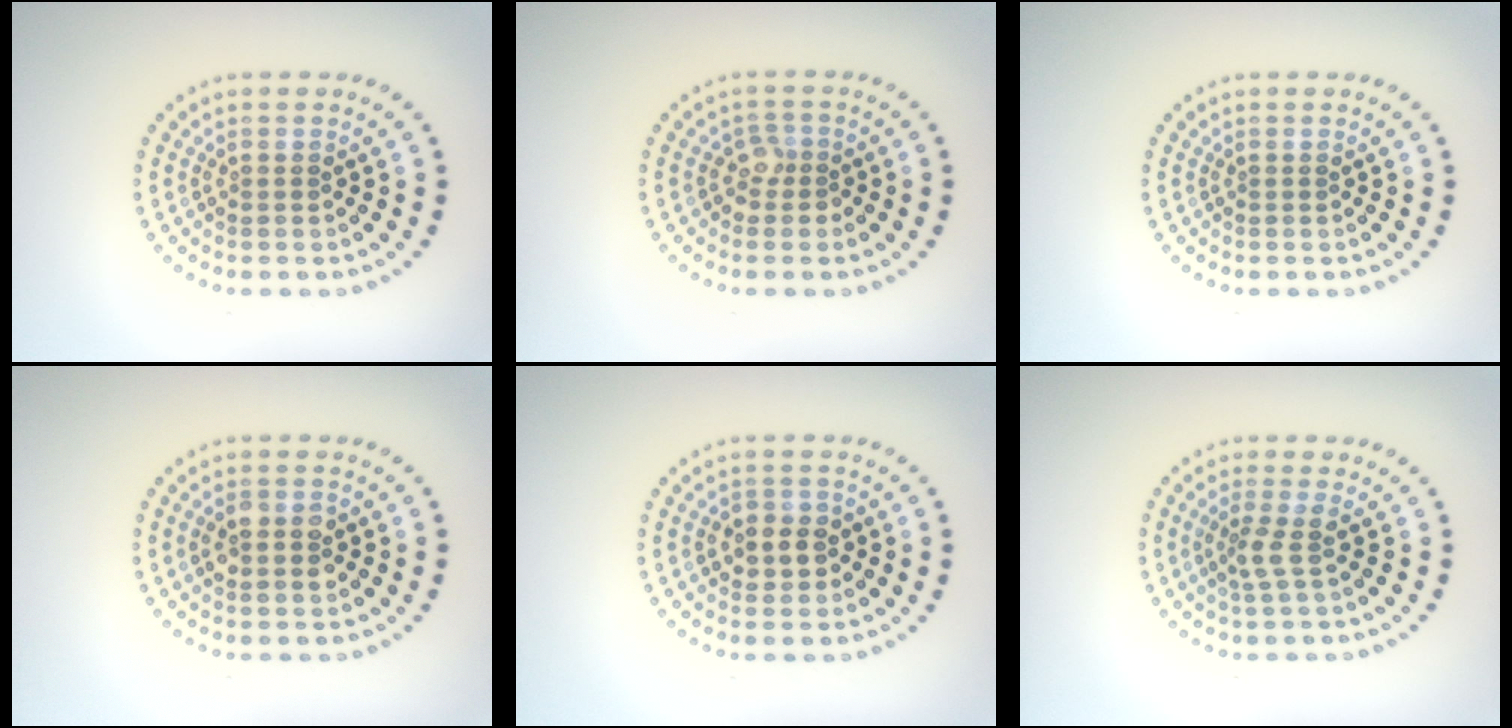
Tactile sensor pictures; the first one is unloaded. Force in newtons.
{"total": 1.6, "press": 1.3, "slide": 0.9}
{"total": 0.0}
{"total": 2.6, "press": 2.6, "slide": 0.3}
{"total": 2.5, "press": 2.4, "slide": 0.7}
{"total": 1.9, "press": 1.4, "slide": 1.3}